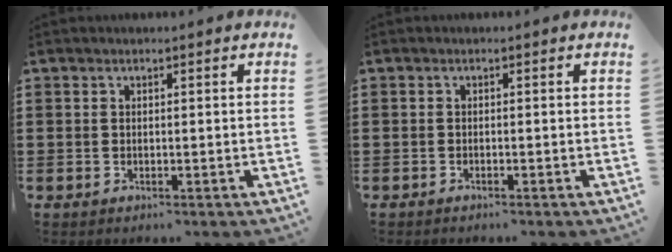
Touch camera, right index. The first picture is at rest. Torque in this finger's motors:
{"motor_torque": [-0.01, 0.09, 0.04, -0.01]}